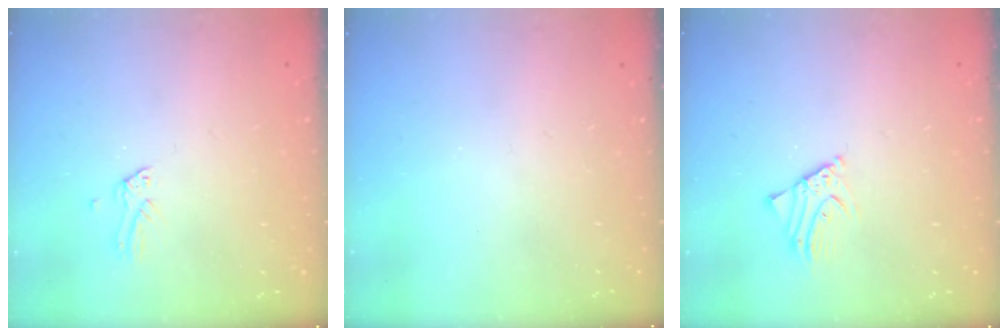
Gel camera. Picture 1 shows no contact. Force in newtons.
{"total": 0.0}
{"total": 3.0, "press": 3.0, "slide": 0.3}